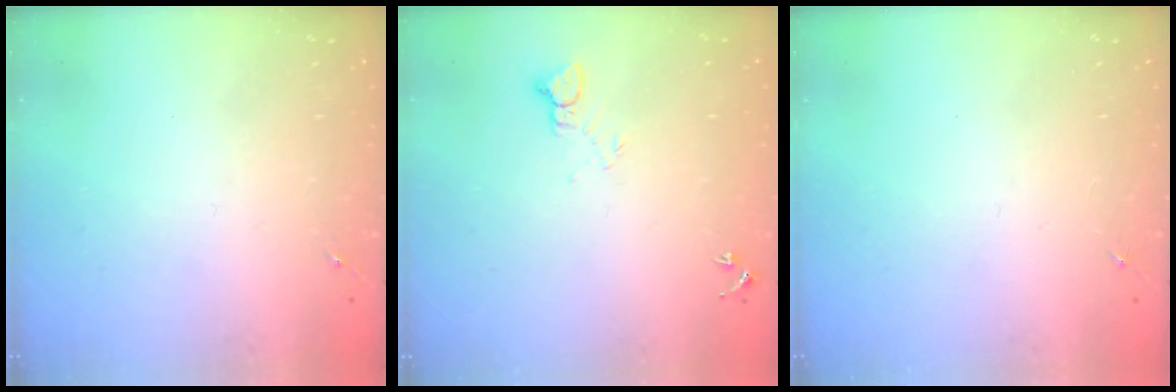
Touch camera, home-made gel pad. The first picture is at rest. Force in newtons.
{"total": 4.5, "press": 4.5, "slide": 0.3}
{"total": 0.0}